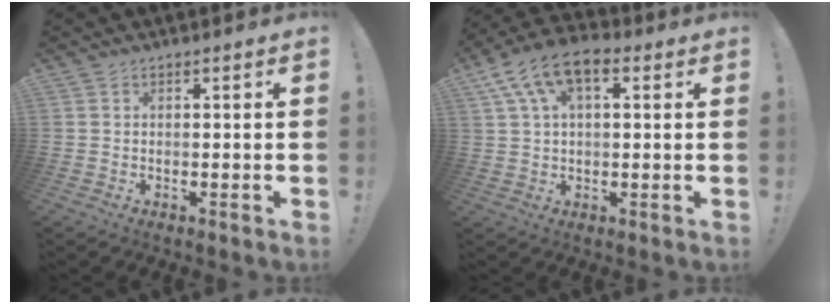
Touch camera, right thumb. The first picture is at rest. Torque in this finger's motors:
{"motor_torque": [0.35, 0.46, 0.24, 0.09, 0.00]}